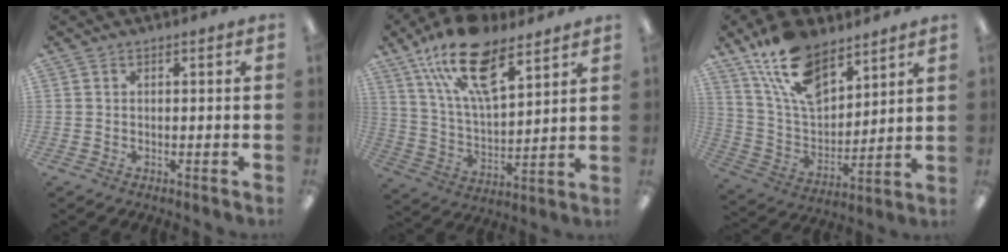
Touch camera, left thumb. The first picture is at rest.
{"total": 19.4, "force": [12.0, 8.3, 12.7], "torque": [-0.224, -0.052, 0.213]}
{"total": 14.6, "force": [10.1, 7.5, 7.4], "torque": [-0.140, -0.048, 0.190]}